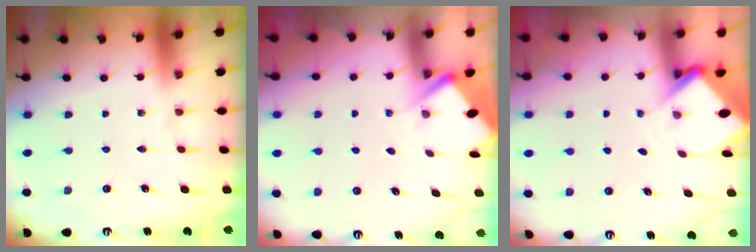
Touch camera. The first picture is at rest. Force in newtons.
{"total": 2.7, "press": 2.7, "slide": 0.3}
{"total": 3.2, "press": 3.2, "slide": 0.2}